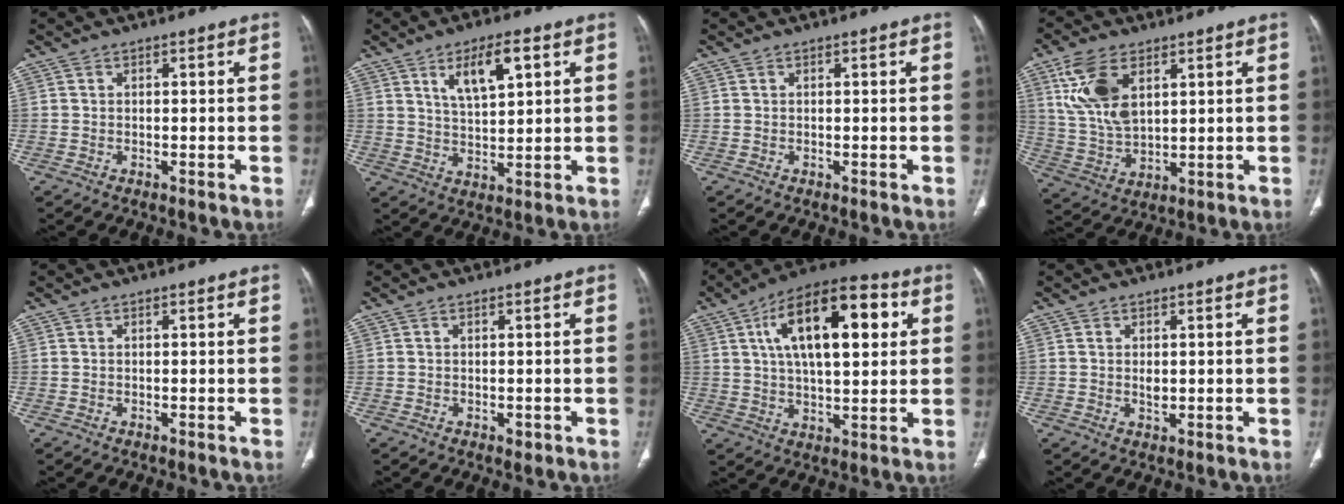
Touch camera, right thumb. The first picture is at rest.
{"total": 8.7, "force": [4.0, 3.3, 6.9], "torque": [-0.108, -0.016, 0.074]}
{"total": 0.0}
{"total": 12.1, "force": [5.0, 6.6, 8.8], "torque": [-0.174, -0.015, 0.107]}
{"total": 0.0}
{"total": 1.0, "force": [-0.2, 0.7, 0.7], "torque": [-0.004, -0.001, 0.001]}
{"total": 19.9, "force": [5.8, 8.9, 16.8], "torque": [-0.249, 0.009, 0.085]}
{"total": 1.7, "force": [0.2, 1.0, 1.3], "torque": [-0.022, -0.004, 0.007]}